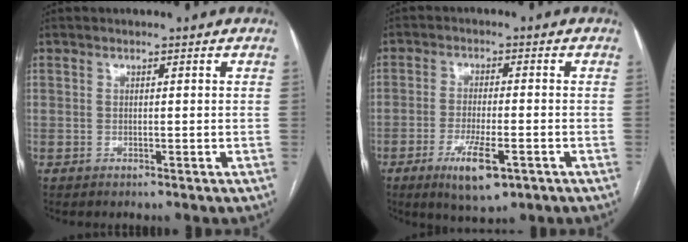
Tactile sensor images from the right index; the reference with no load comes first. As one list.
[{"total": 7.8, "force": [-3.7, 2.0, 6.5], "torque": [-0.121, -0.014, -0.056]}]